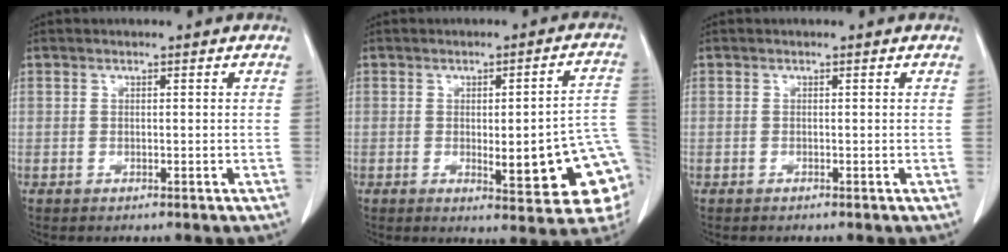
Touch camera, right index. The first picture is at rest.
{"total": 15.3, "force": [-2.9, 3.2, 14.6], "torque": [-0.121, 0.018, -0.016]}
{"total": 0.0}